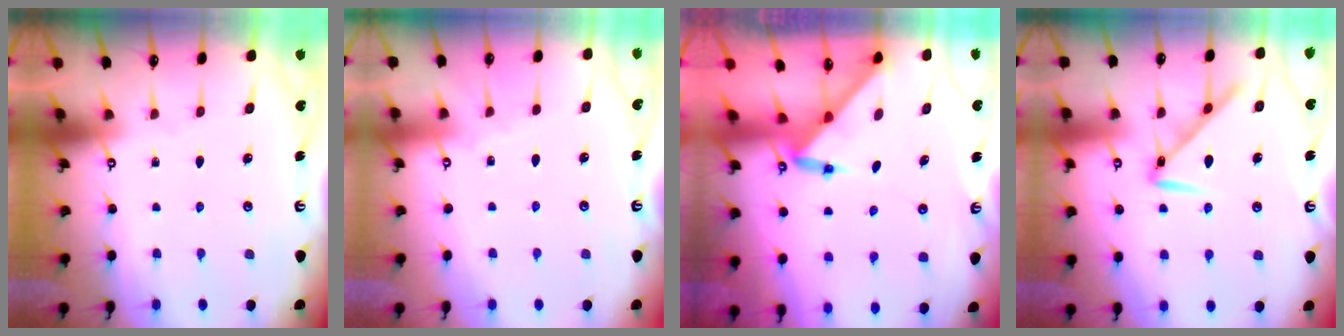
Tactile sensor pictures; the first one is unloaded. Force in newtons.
{"total": 2.2, "press": 2.2, "slide": 0.3}
{"total": 2.9, "press": 2.9, "slide": 0.2}
{"total": 10.1, "press": 10.1, "slide": 0.6}